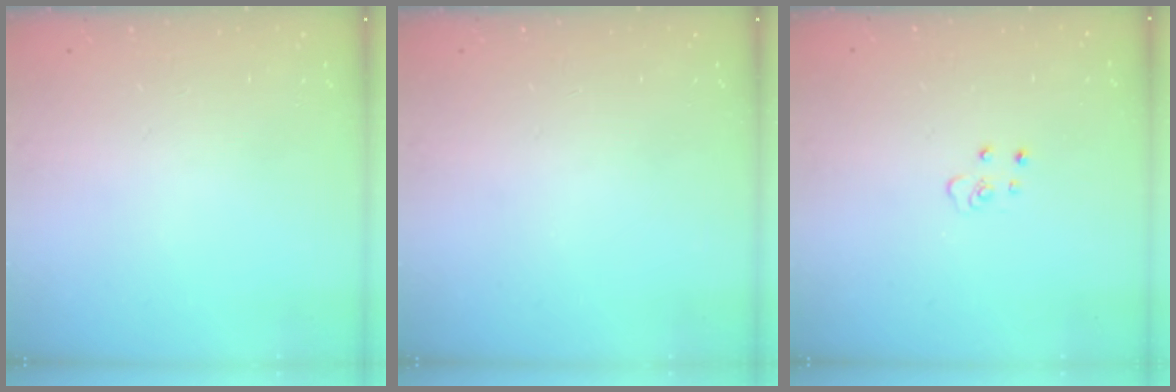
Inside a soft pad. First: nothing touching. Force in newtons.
{"total": 0.0}
{"total": 4.4, "press": 4.3, "slide": 0.3}